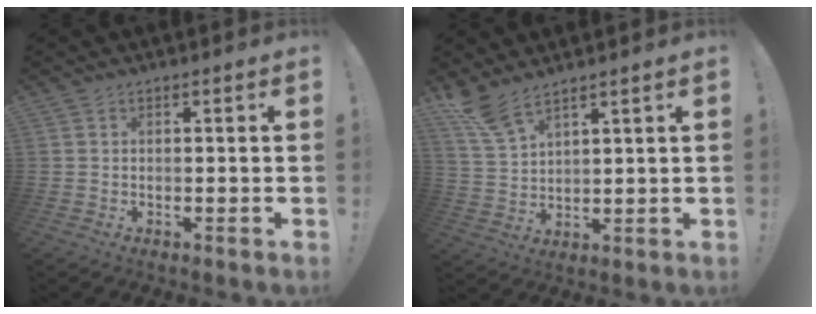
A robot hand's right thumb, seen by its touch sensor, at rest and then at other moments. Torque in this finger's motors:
{"motor_torque": [-0.82, 0.95, -0.05, 0.19, 0.01]}